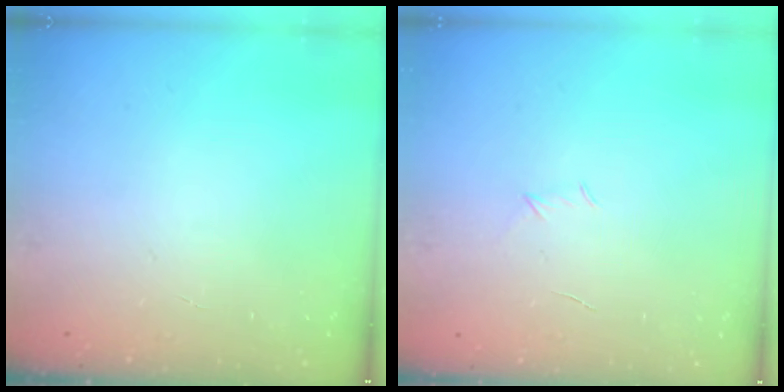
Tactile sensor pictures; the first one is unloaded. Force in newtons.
{"total": 3.0, "press": 2.9, "slide": 0.8}